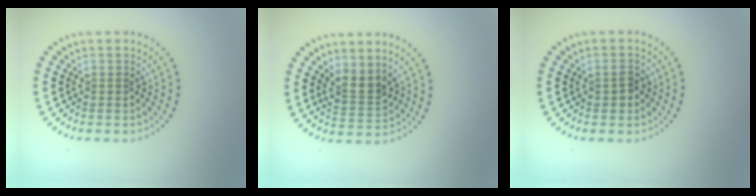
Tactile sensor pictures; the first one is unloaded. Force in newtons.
{"total": 2.7, "press": 2.2, "slide": 1.4}
{"total": 1.3, "press": 1.3, "slide": 0.1}